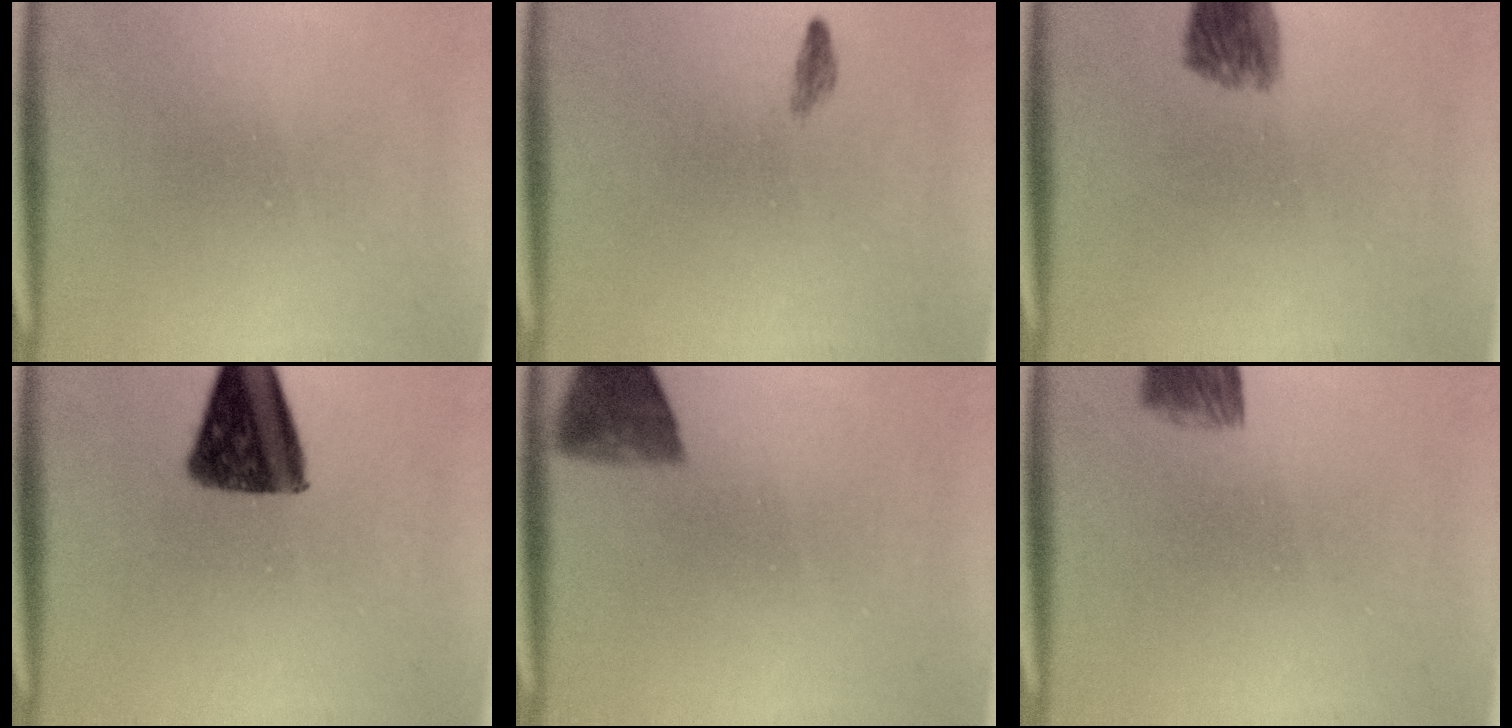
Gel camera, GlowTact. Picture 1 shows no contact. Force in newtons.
{"total": 0.5}
{"total": 7.2}
{"total": 12.0}
{"total": 3.5}
{"total": 4.8}